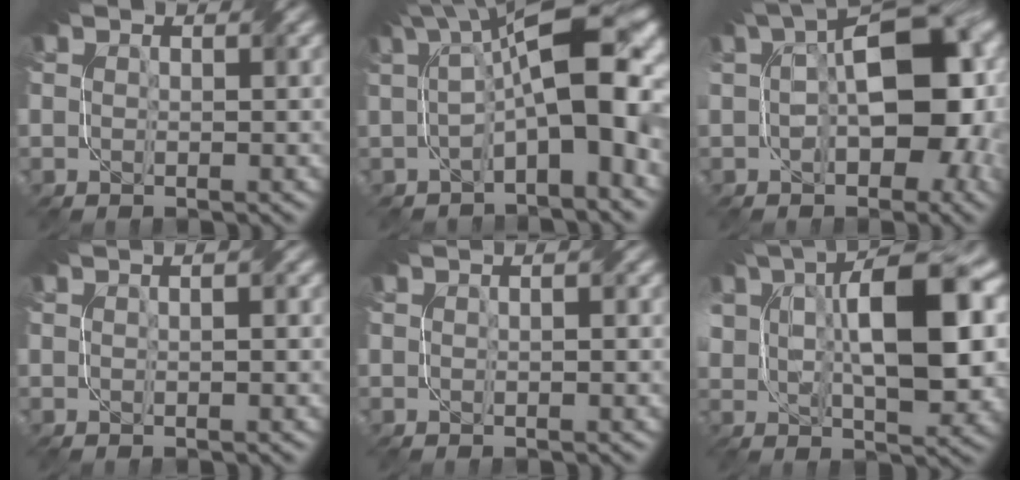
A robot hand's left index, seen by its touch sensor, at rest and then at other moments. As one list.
[{"total": 12.2, "force": [0.9, 4.2, 11.4], "torque": [-0.153, 0.024, 0.010]}, {"total": 10.2, "force": [0.1, 5.4, 8.6], "torque": [-0.116, 0.017, -0.002]}, {"total": 2.5, "force": [0.6, 1.1, 2.1], "torque": [-0.017, 0.006, -0.009]}, {"total": 2.1, "force": [0.5, 0.9, 1.8], "torque": [-0.015, 0.000, -0.007]}, {"total": 11.2, "force": [2.3, 5.1, 9.7], "torque": [-0.160, 0.004, 0.038]}]